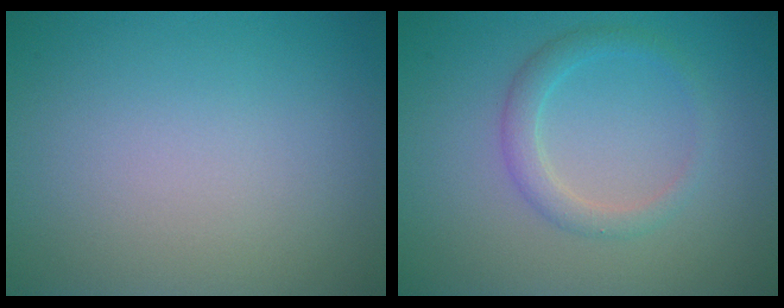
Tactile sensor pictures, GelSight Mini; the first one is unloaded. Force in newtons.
{"total": 2.1, "press": 2.1, "slide": 0.0}